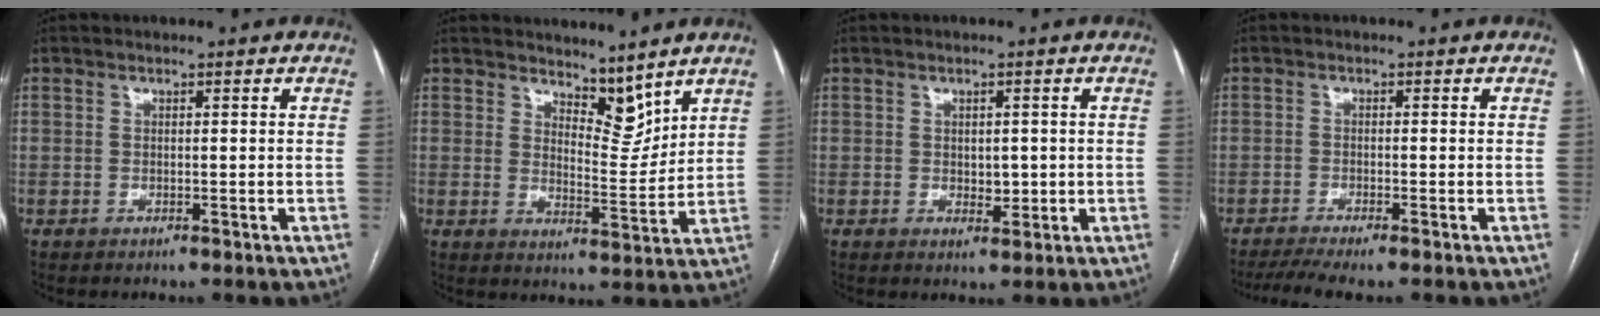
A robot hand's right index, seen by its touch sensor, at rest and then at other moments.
{"total": 5.7, "force": [4.9, 2.0, 2.2], "torque": [-0.030, -0.009, 0.089]}
{"total": 2.6, "force": [0.0, 1.6, 2.0], "torque": [-0.025, -0.003, 0.006]}
{"total": 5.4, "force": [-4.2, 0.1, 3.4], "torque": [-0.055, -0.010, -0.069]}